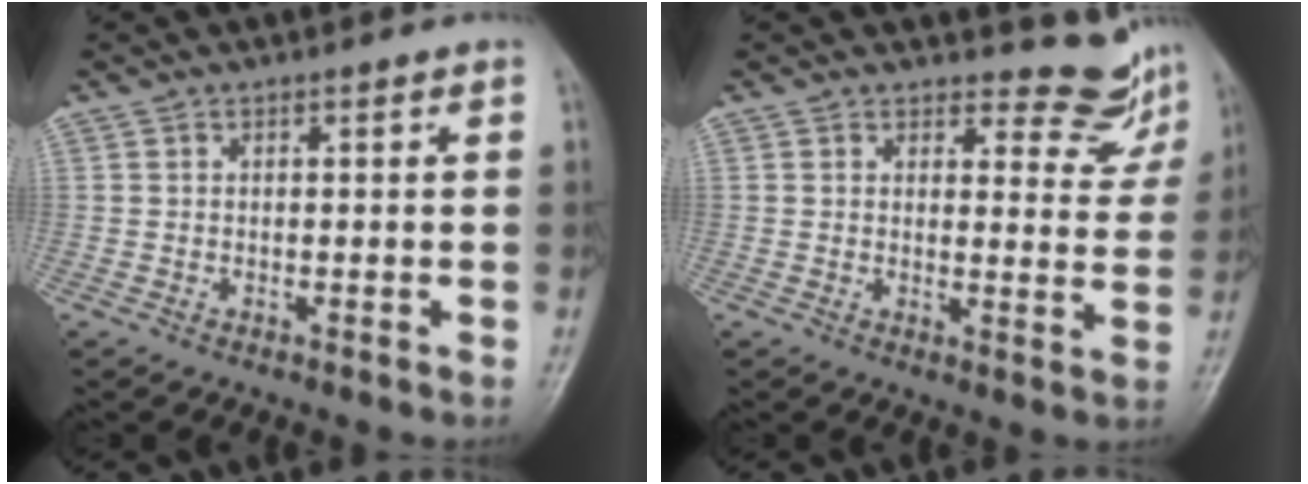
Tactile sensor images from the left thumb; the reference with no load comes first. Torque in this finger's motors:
{"motor_torque": [0.15, 0.11, -0.35, -0.20, 0.03]}